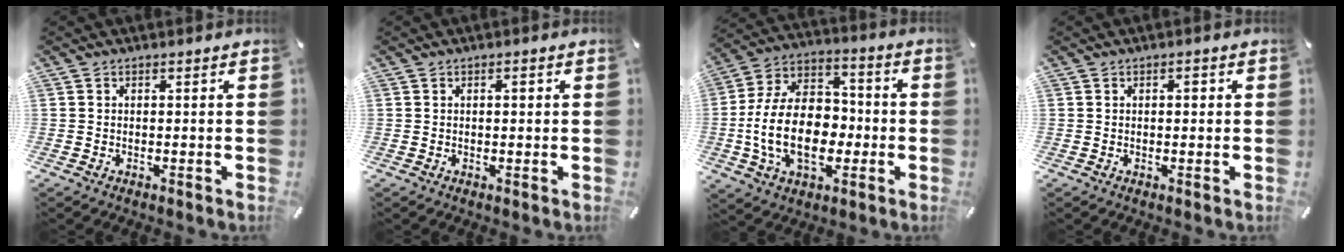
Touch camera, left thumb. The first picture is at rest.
{"total": 1.2, "force": [0.2, 0.8, 1.0], "torque": [-0.011, 0.002, 0.000]}
{"total": 19.1, "force": [-3.8, 13.0, 13.4], "torque": [-0.281, 0.017, -0.066]}
{"total": 1.7, "force": [0.3, 1.0, 1.3], "torque": [-0.018, 0.004, 0.000]}